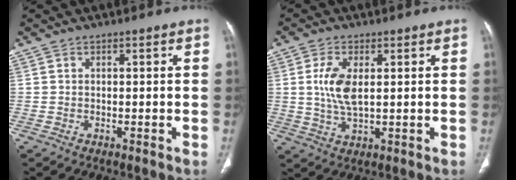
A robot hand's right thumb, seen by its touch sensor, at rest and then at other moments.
{"total": 6.8, "force": [1.2, 3.1, 5.9], "torque": [-0.129, -0.007, 0.027]}